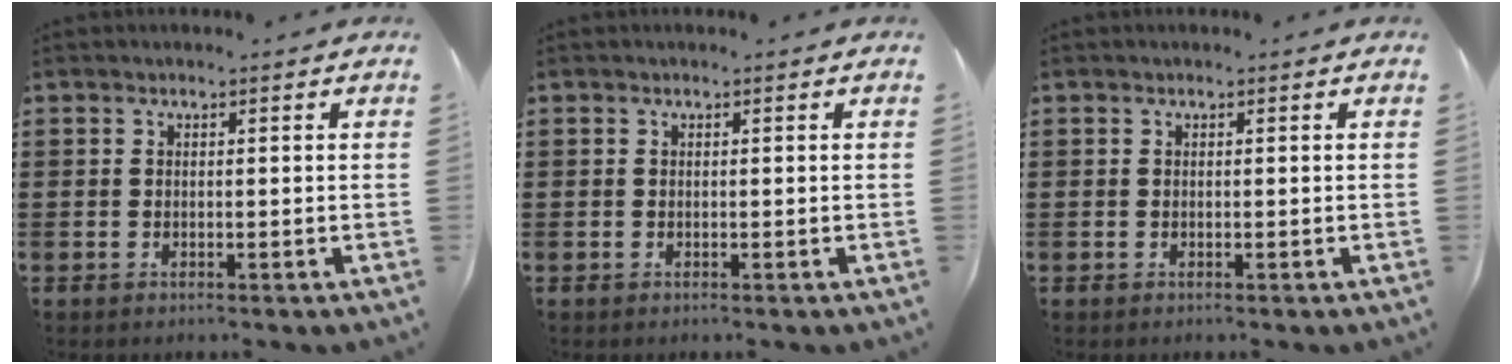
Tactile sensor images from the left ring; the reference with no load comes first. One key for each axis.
{"total": 0.0}
{"total": 0.0}